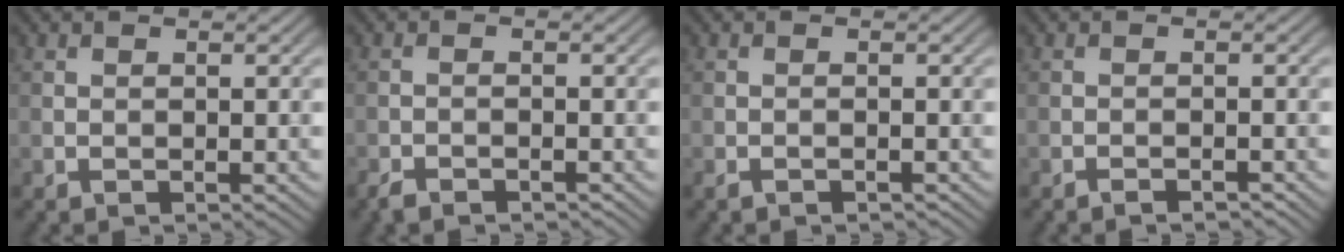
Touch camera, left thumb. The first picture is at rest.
{"total": 1.9, "force": [-1.7, 0.4, 0.7], "torque": [-0.015, -0.003, -0.033]}
{"total": 1.0, "force": [-0.9, 0.0, 0.4], "torque": [-0.011, -0.001, -0.018]}
{"total": 1.4, "force": [-1.3, 0.0, 0.6], "torque": [-0.008, 0.003, -0.022]}